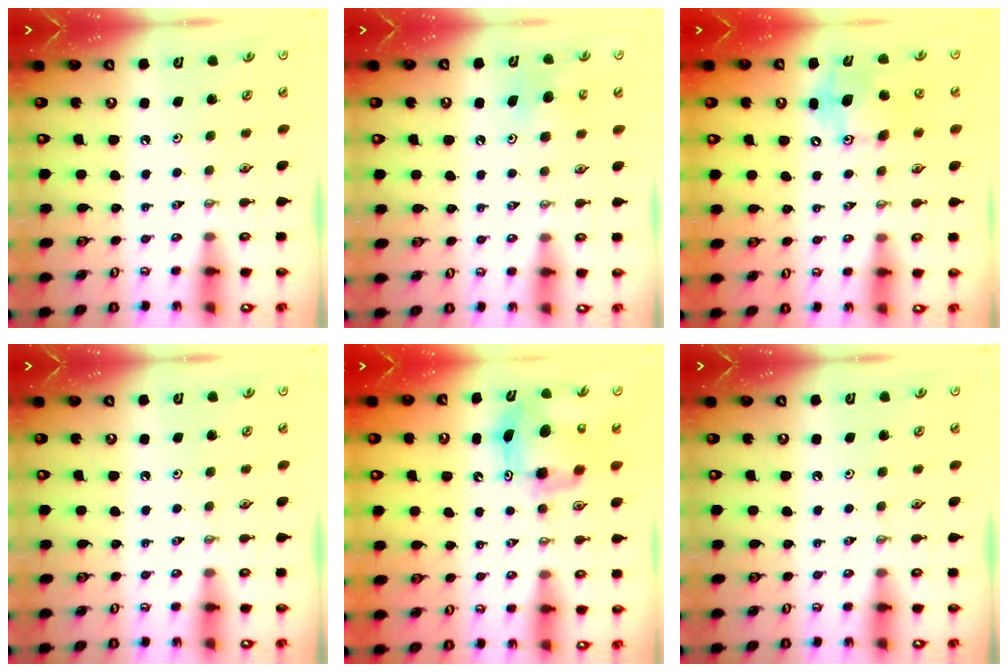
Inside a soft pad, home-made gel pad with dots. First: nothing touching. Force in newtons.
{"total": 5.4, "press": 5.3, "slide": 0.9}
{"total": 12.0, "press": 11.7, "slide": 2.5}
{"total": 0.0}
{"total": 9.1, "press": 9.0, "slide": 0.8}
{"total": 0.0}